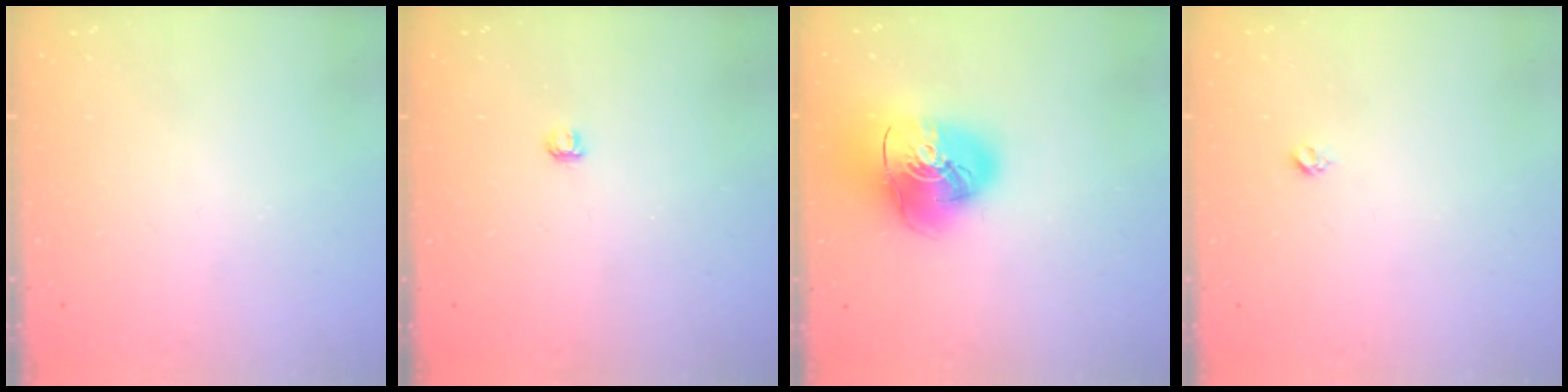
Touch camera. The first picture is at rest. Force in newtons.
{"total": 2.8, "press": 2.8, "slide": 0.3}
{"total": 16.7, "press": 16.5, "slide": 2.0}
{"total": 3.0, "press": 2.9, "slide": 0.4}